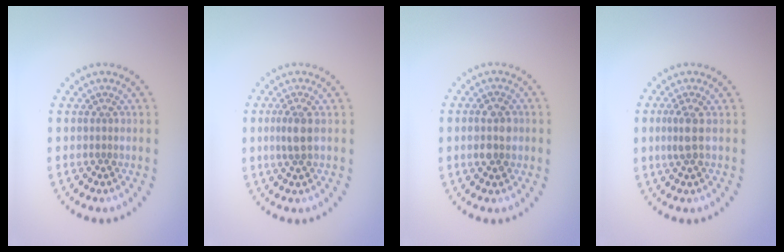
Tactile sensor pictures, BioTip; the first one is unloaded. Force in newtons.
{"total": 2.0, "press": 1.8, "slide": 0.9}
{"total": 2.4, "press": 2.4, "slide": 0.3}
{"total": 1.7, "press": 1.4, "slide": 1.0}